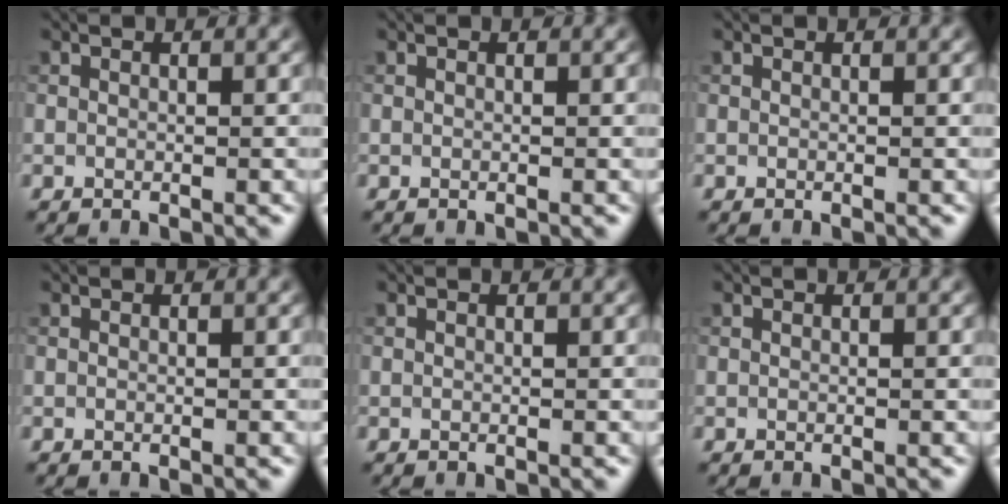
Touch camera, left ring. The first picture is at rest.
{"total": 0.0}
{"total": 0.0}
{"total": 0.0}
{"total": 0.0}
{"total": 0.0}